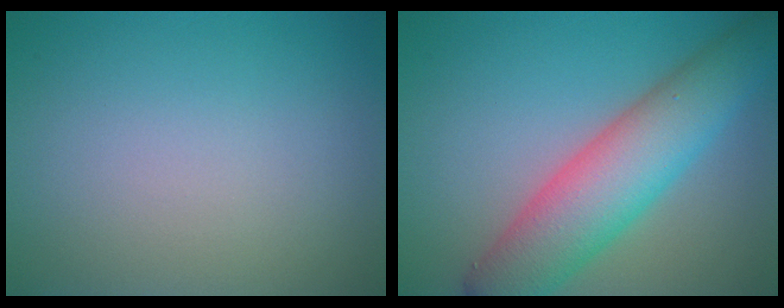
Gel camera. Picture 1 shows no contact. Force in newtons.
{"total": 8.1, "press": 8.1, "slide": 0.3}